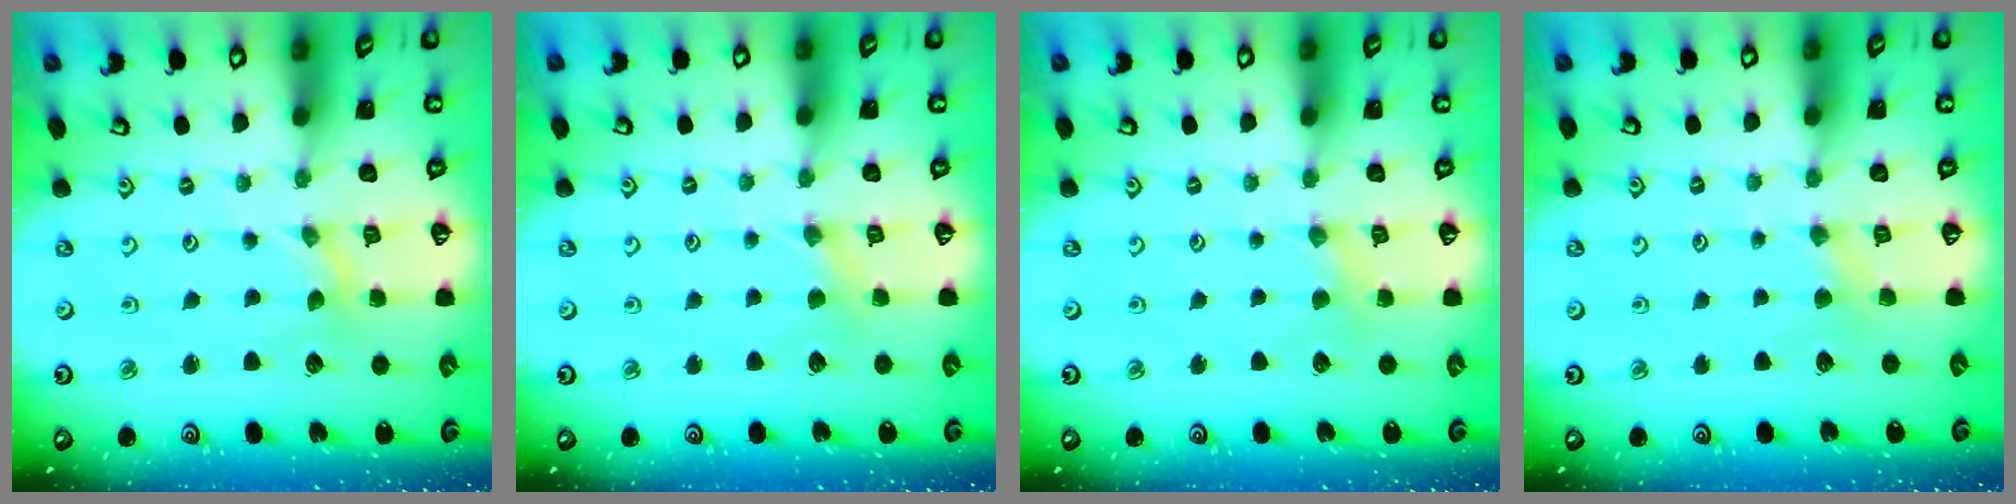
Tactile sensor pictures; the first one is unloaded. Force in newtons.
{"total": 2.4, "press": 2.4, "slide": 0.4}
{"total": 2.5, "press": 2.5, "slide": 0.3}
{"total": 2.3, "press": 2.3, "slide": 0.4}